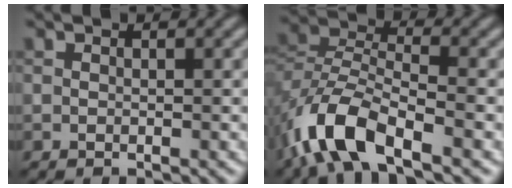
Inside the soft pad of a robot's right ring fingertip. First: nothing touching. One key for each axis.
{"total": 8.1, "fx": -4.7, "fy": 3.5, "fz": 5.5, "tx": -0.109, "ty": 0.000, "tz": -0.100}